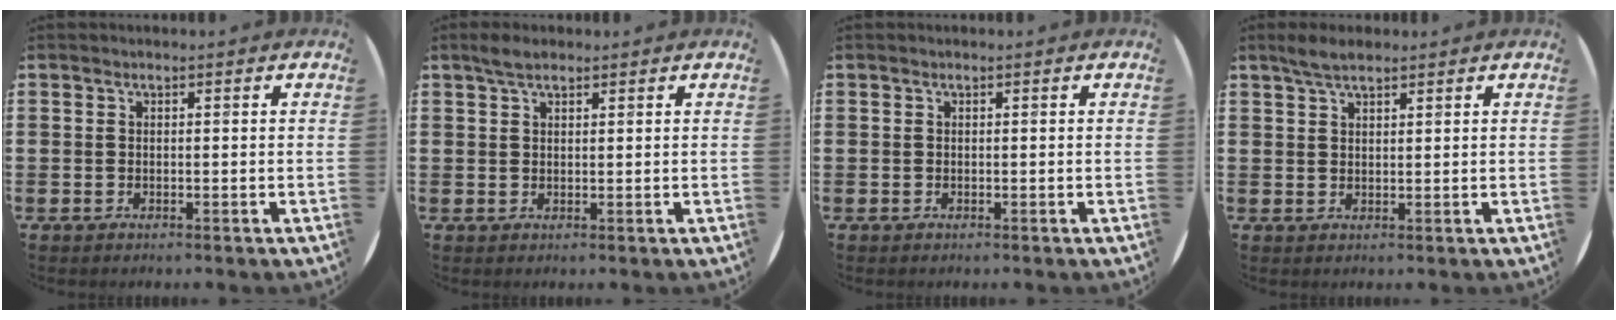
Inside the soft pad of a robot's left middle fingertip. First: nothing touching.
{"total": 2.1, "force": [1.7, 0.7, 1.1], "torque": [-0.016, 0.003, 0.028]}
{"total": 0.0}
{"total": 2.9, "force": [2.3, 0.7, 1.6], "torque": [-0.026, 0.004, 0.040]}